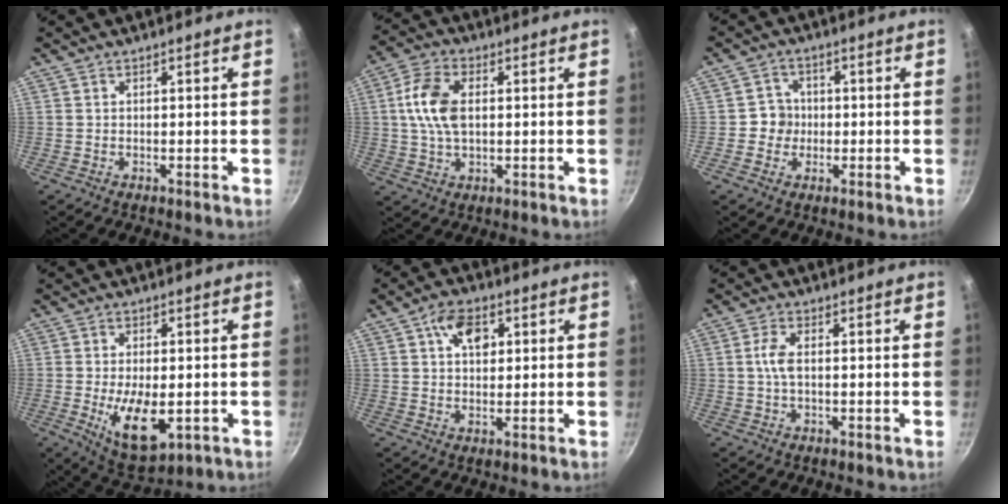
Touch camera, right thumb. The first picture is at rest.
{"total": 9.9, "force": [1.3, 6.0, 7.7], "torque": [-0.144, 0.016, 0.018]}
{"total": 4.3, "force": [-0.5, 4.1, 0.9], "torque": [0.020, 0.011, -0.014]}
{"total": 11.3, "force": [-2.2, 5.6, 9.6], "torque": [-0.146, -0.006, -0.022]}
{"total": 7.1, "force": [2.3, 4.4, 5.0], "torque": [-0.059, -0.002, 0.032]}
{"total": 3.7, "force": [0.1, 1.7, 3.3], "torque": [-0.077, 0.007, -0.001]}